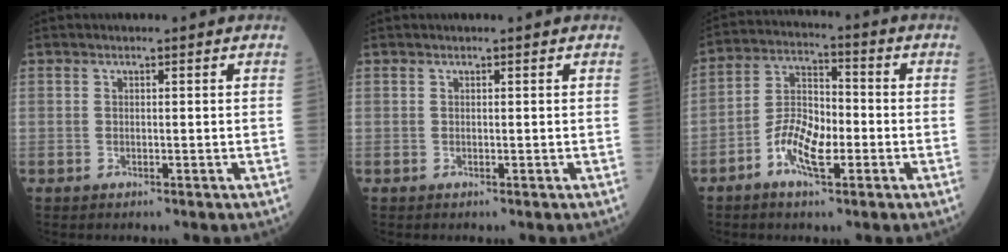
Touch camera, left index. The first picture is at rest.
{"total": 0.0}
{"total": 8.5, "force": [-3.5, 3.3, 7.0], "torque": [-0.145, 0.008, -0.069]}